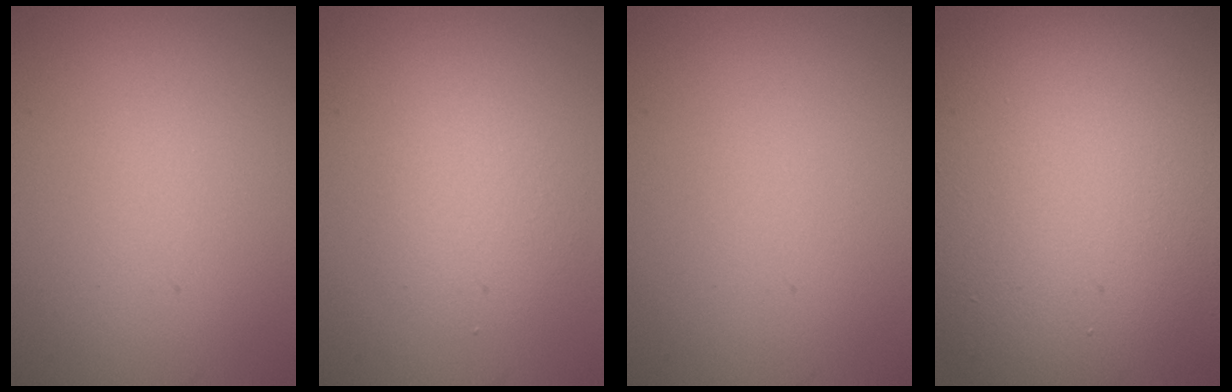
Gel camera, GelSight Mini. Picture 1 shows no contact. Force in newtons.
{"total": 2.3, "press": 2.3, "slide": 0.1}
{"total": 0.0}
{"total": 16.0, "press": 15.9, "slide": 1.3}